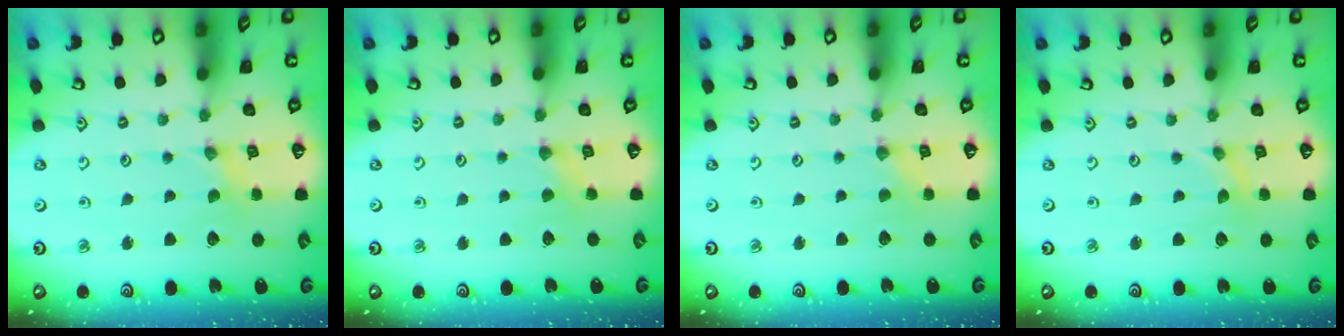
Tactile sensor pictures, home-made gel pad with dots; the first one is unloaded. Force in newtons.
{"total": 2.0, "press": 2.0, "slide": 0.5}
{"total": 1.2, "press": 1.1, "slide": 0.3}
{"total": 0.0}